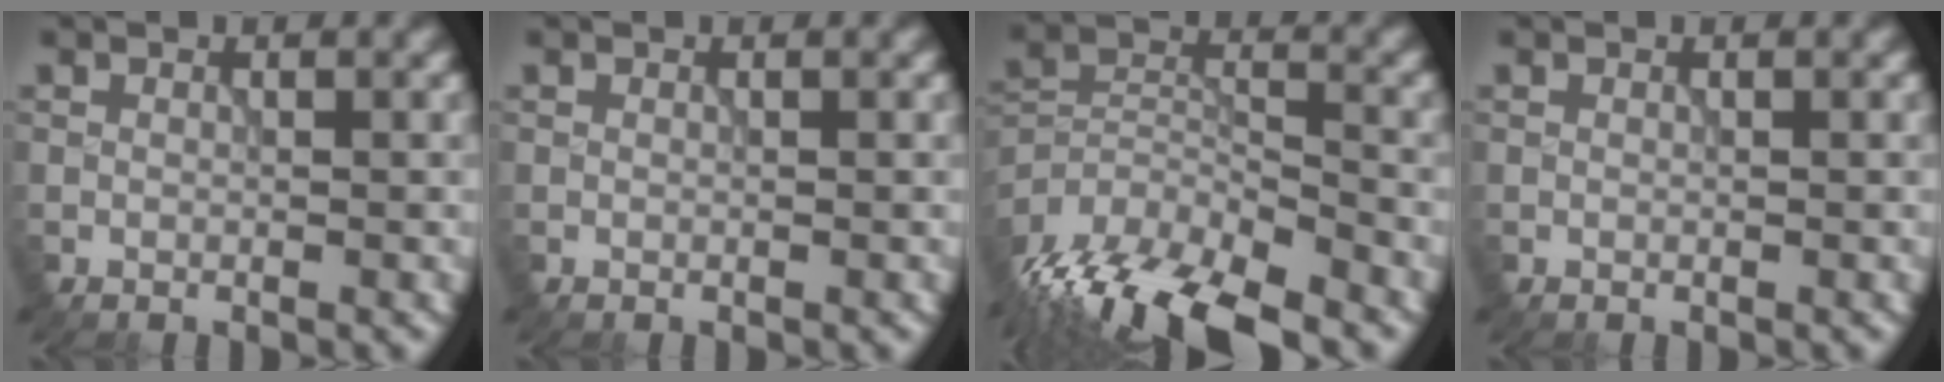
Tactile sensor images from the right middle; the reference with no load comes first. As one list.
[{"total": 0.0}, {"total": 12.2, "force": [-9.4, 4.1, 6.6], "torque": [-0.137, -0.017, -0.162]}, {"total": 0.0}]